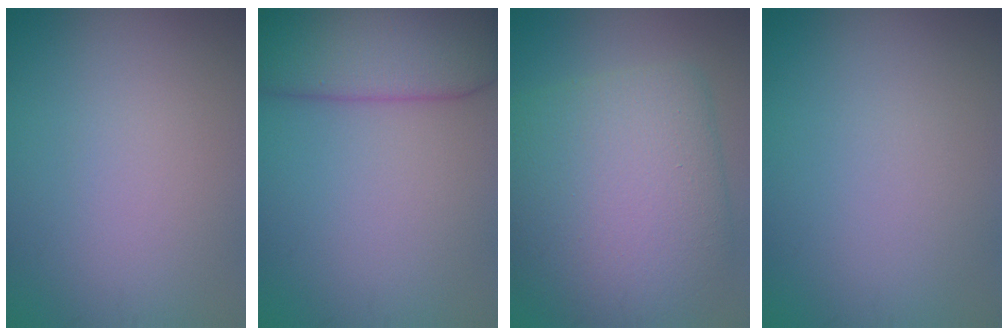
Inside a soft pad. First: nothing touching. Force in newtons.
{"total": 9.1, "press": 9.1, "slide": 0.7}
{"total": 10.3, "press": 10.3, "slide": 0.4}
{"total": 0.0}